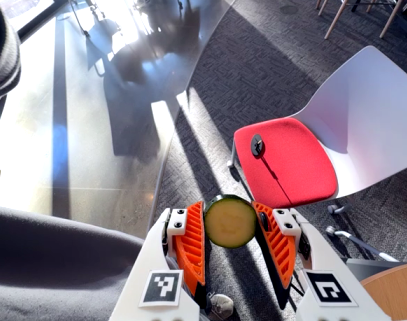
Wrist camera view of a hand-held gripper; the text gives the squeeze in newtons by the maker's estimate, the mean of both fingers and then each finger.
{"total": 7.9, "left": 7.9, "right": 7.9}